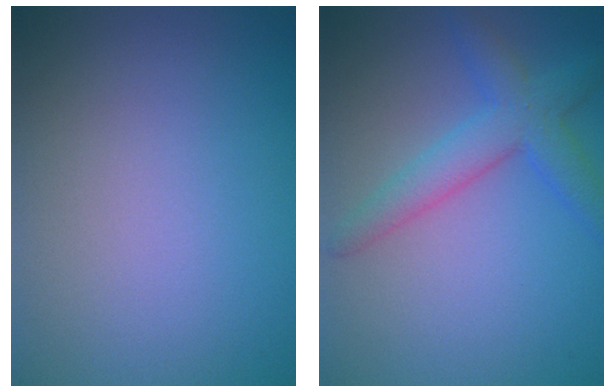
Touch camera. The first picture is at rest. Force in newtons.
{"total": 2.9, "press": 2.9, "slide": 0.2}